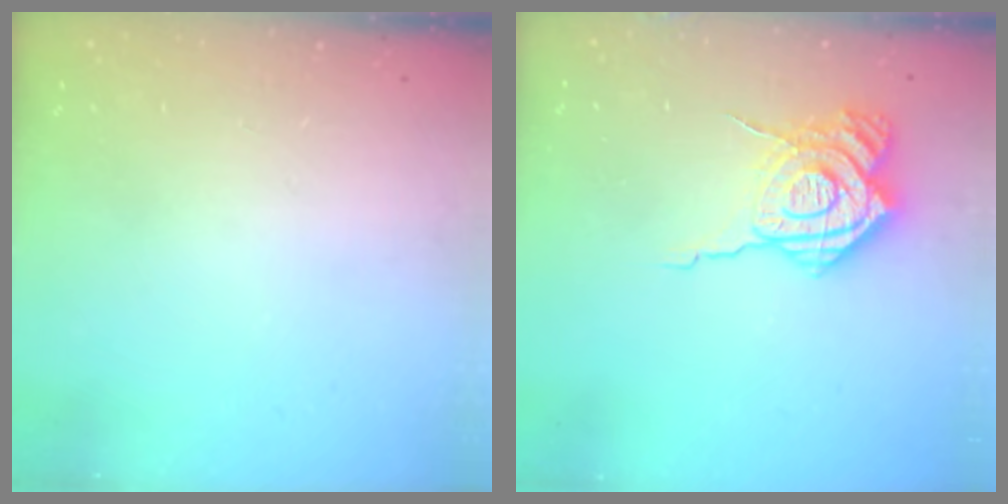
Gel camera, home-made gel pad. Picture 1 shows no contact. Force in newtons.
{"total": 15.9, "press": 15.9, "slide": 1.5}